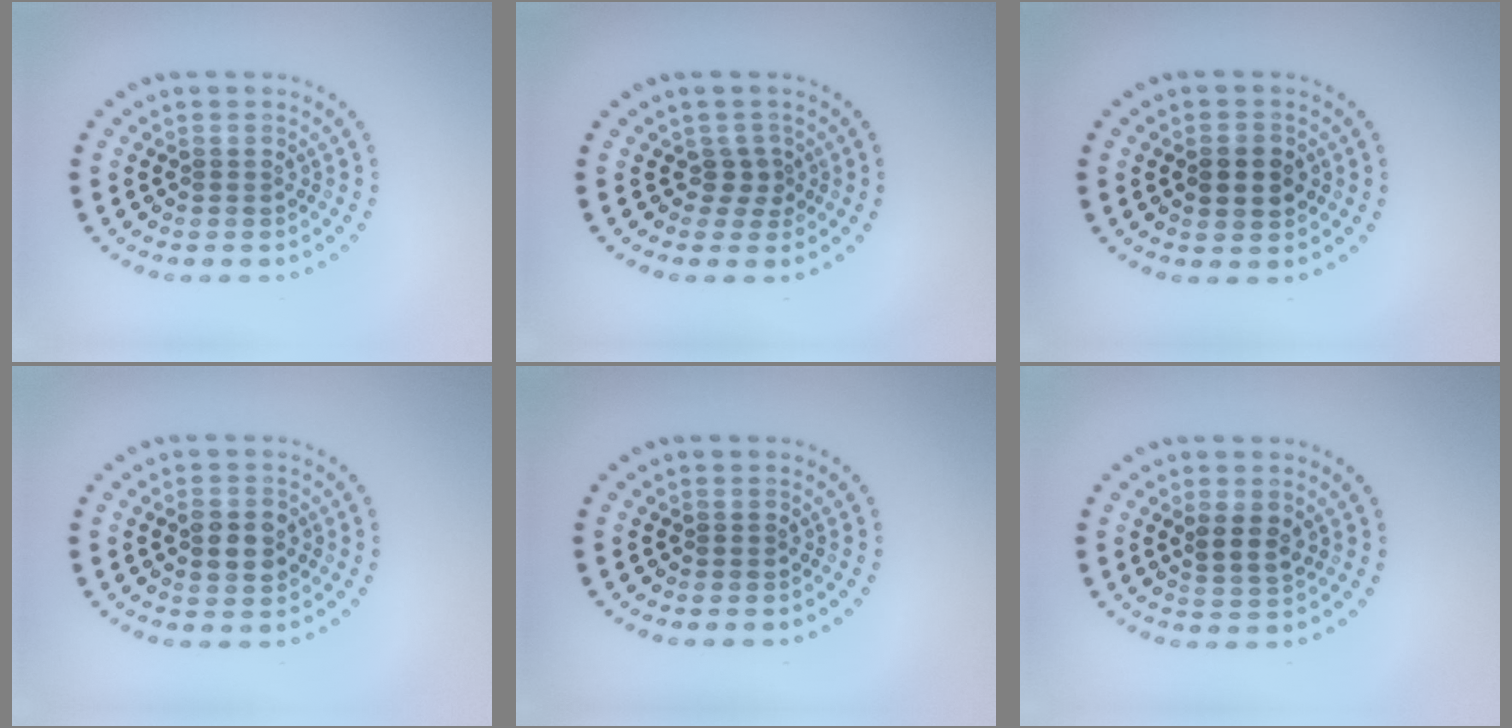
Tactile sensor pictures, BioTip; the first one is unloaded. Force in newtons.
{"total": 1.7, "press": 1.1, "slide": 1.3}
{"total": 2.6, "press": 2.6, "slide": 0.2}
{"total": 2.8, "press": 2.8, "slide": 0.3}
{"total": 0.0}
{"total": 2.1, "press": 2.0, "slide": 0.7}